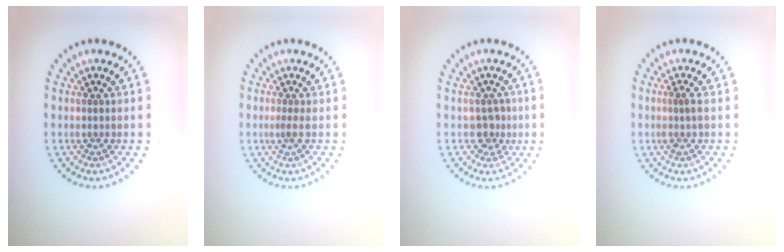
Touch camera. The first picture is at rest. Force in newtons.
{"total": 0.6, "press": 0.2, "slide": 0.5}
{"total": 1.6, "press": 1.3, "slide": 0.9}
{"total": 1.1, "press": 0.9, "slide": 0.7}